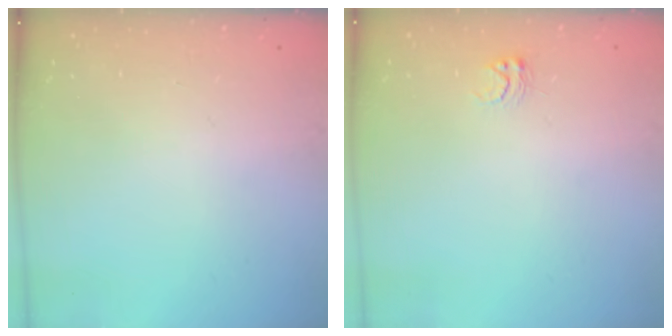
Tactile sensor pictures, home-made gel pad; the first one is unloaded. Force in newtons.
{"total": 2.6, "press": 2.6, "slide": 0.2}